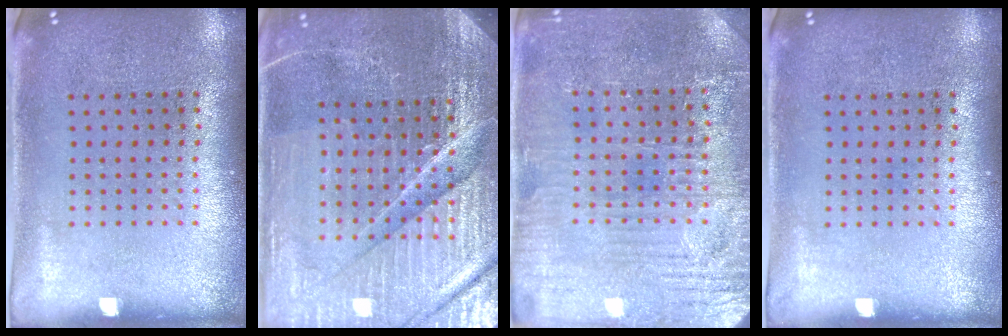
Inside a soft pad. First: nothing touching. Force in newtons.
{"total": 5.9, "press": 5.3, "slide": 2.4}
{"total": 3.6, "press": 3.5, "slide": 0.6}
{"total": 0.0}